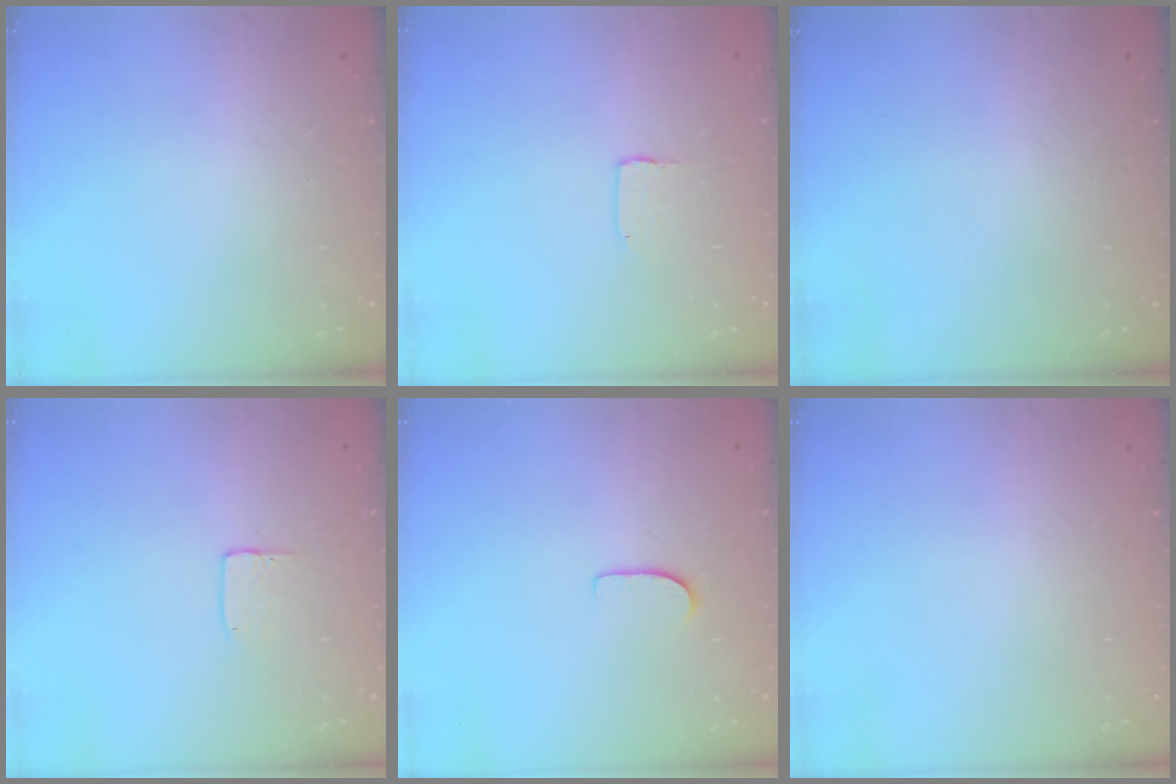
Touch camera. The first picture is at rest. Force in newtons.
{"total": 1.3, "press": 1.2, "slide": 0.1}
{"total": 0.0}
{"total": 5.8, "press": 5.8, "slide": 0.4}
{"total": 6.1, "press": 6.1, "slide": 0.5}
{"total": 0.0}